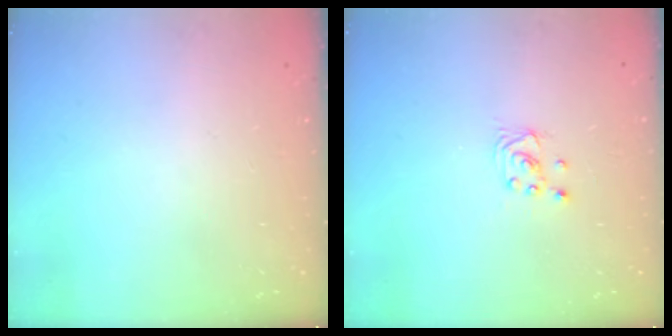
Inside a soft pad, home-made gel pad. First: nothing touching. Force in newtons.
{"total": 1.7, "press": 1.6, "slide": 0.1}